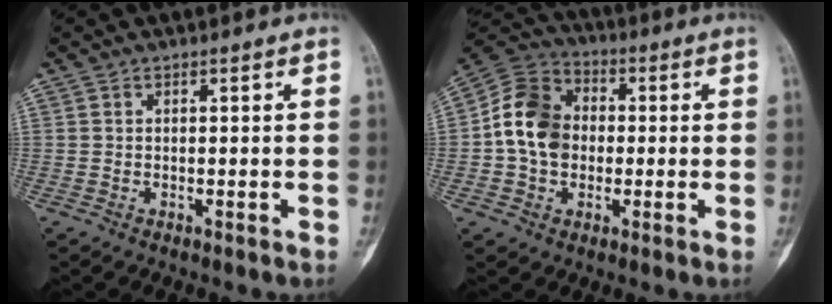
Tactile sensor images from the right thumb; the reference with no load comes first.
{"total": 12.5, "force": [-0.3, 10.0, 7.4], "torque": [-0.118, 0.029, -0.015]}